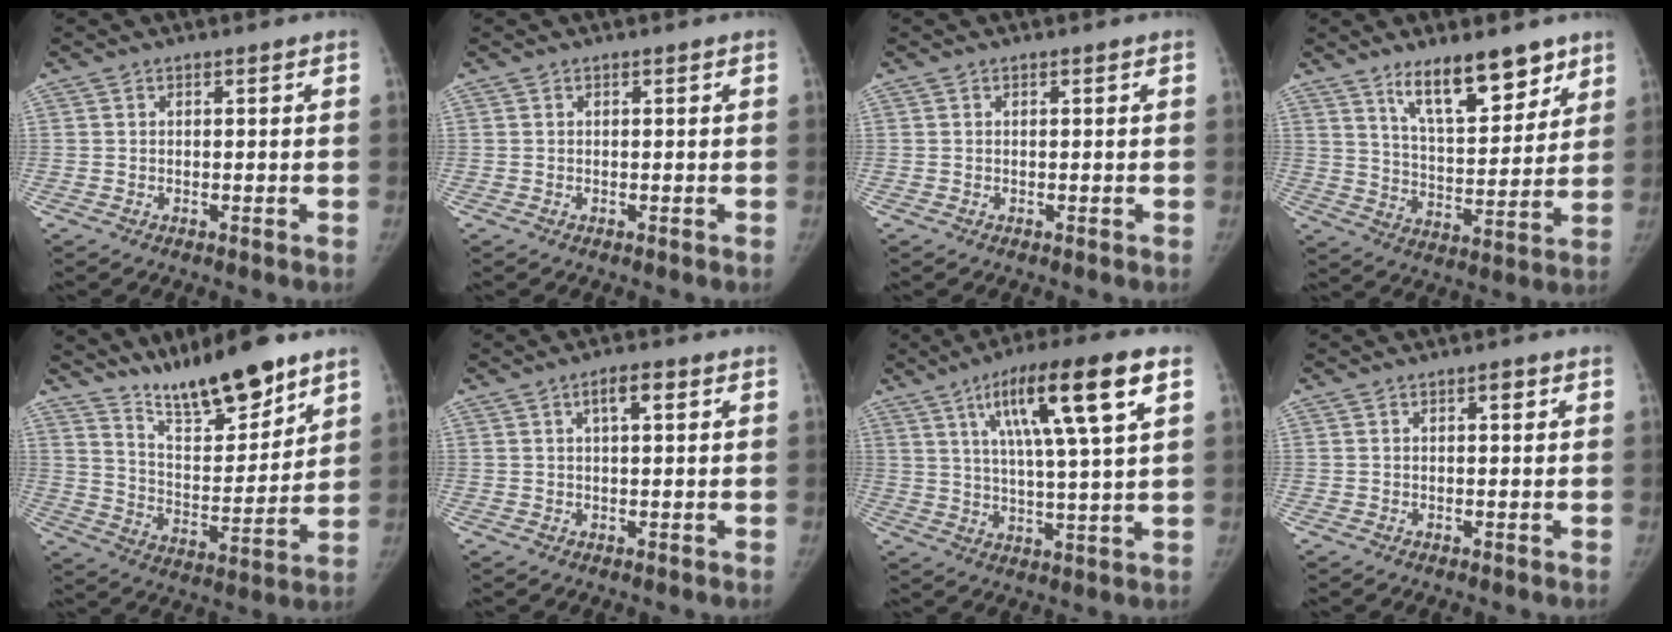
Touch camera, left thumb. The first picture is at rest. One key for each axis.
{"total": 0.0}
{"total": 0.0}
{"total": 14.2, "fx": 9.8, "fy": 5.0, "fz": 9.1, "tx": -0.109, "ty": -0.063, "tz": 0.168}
{"total": 16.4, "fx": 12.8, "fy": 4.1, "fz": 9.3, "tx": -0.114, "ty": -0.082, "tz": 0.226}
{"total": 3.4, "fx": 1.3, "fy": 1.3, "fz": 2.8, "tx": -0.040, "ty": 0.008, "tz": 0.020}
{"total": 16.7, "fx": 7.3, "fy": 2.2, "fz": 14.9, "tx": -0.246, "ty": -0.009, "tz": 0.119}
{"total": 1.0, "fx": 0.4, "fy": 0.5, "fz": 0.8, "tx": -0.003, "ty": 0.003, "tz": 0.004}